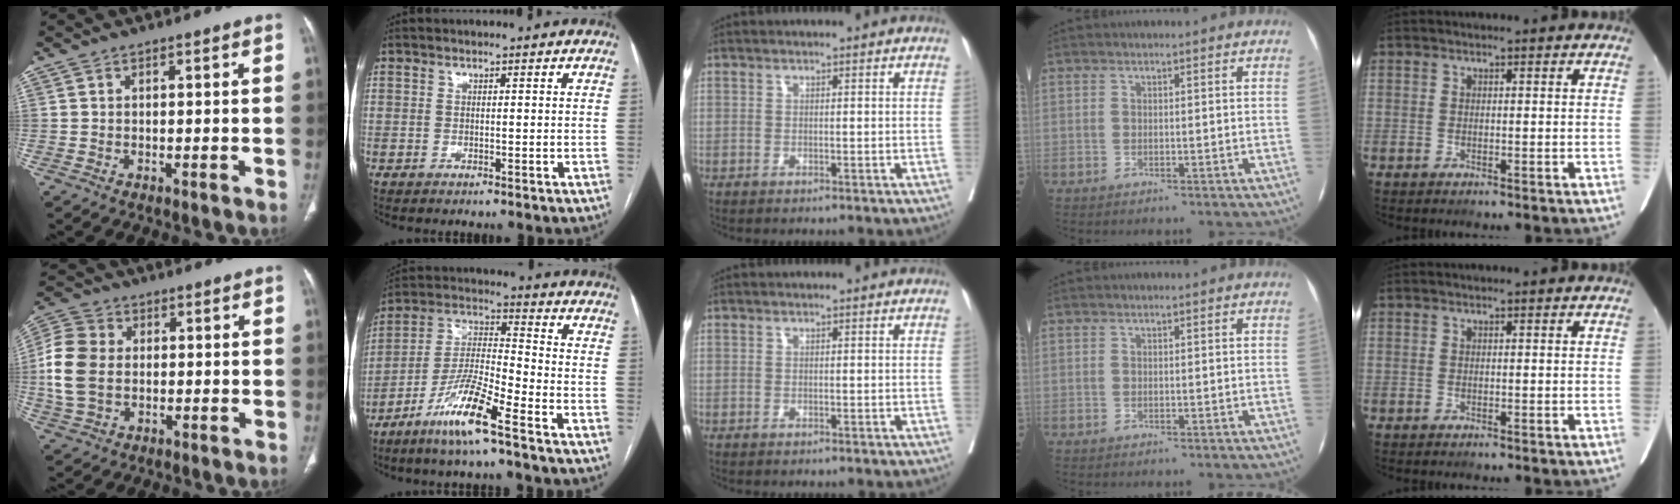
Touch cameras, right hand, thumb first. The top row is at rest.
{"thumb": {"total": 11.5, "force": [-0.3, 8.5, 7.8], "torque": [-0.167, 0.013, -0.010]}, "index": {"total": 11.6, "force": [-7.3, 0.2, 9.0], "torque": [-0.181, -0.024, -0.149]}}